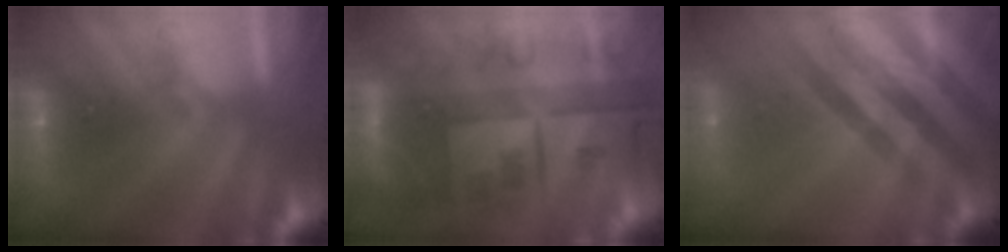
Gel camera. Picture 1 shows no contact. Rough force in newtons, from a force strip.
{"total": 10.2}
{"total": 2.4}